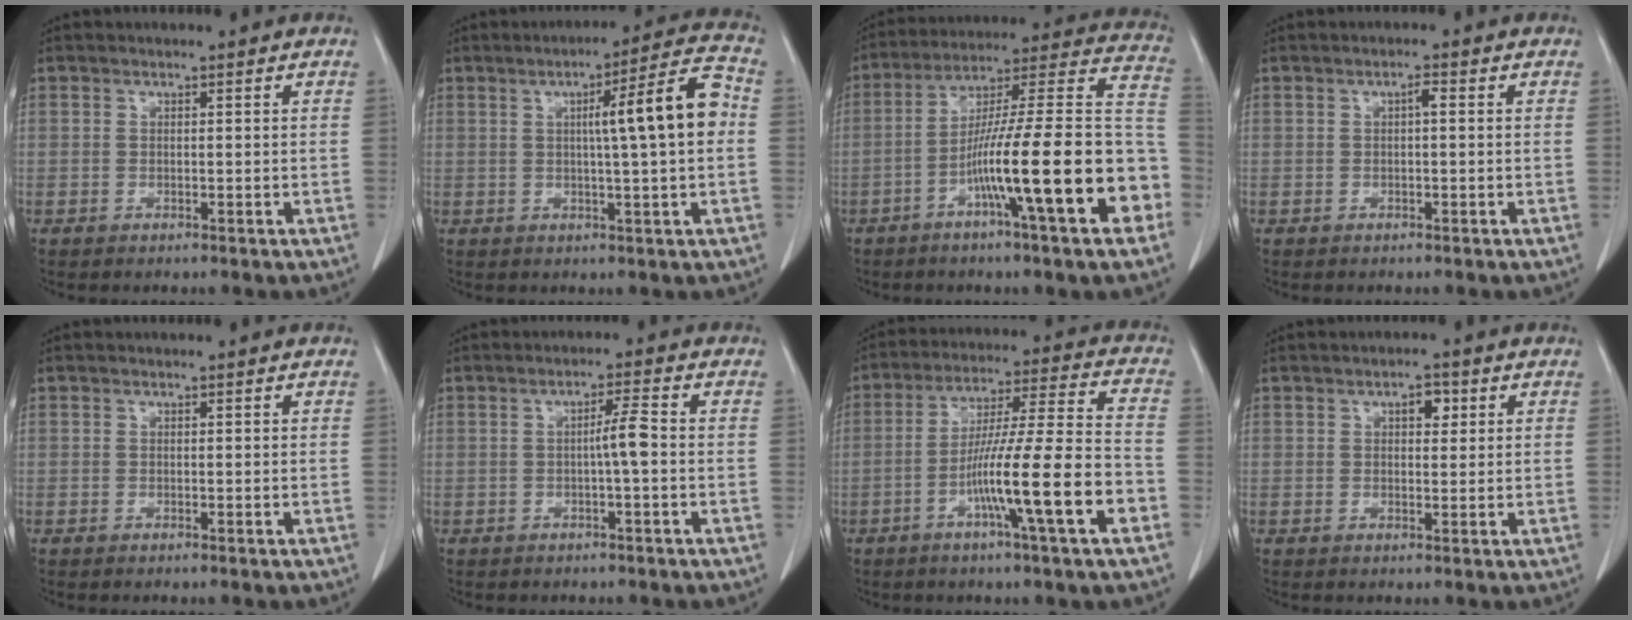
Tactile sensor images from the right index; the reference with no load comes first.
{"total": 10.4, "force": [1.0, -0.1, 10.4], "torque": [-0.147, 0.017, 0.010]}
{"total": 23.4, "force": [-7.7, 1.0, 22.0], "torque": [-0.271, 0.010, -0.125]}
{"total": 1.2, "force": [0.1, 0.2, 1.1], "torque": [-0.019, 0.004, 0.002]}
{"total": 0.0}
{"total": 3.2, "force": [-0.4, -0.2, 3.1], "torque": [-0.051, 0.002, -0.008]}
{"total": 16.0, "force": [-6.0, -0.6, 14.8], "torque": [-0.254, -0.005, -0.102]}
{"total": 2.6, "force": [1.1, 1.3, 2.0], "torque": [-0.028, 0.005, 0.015]}